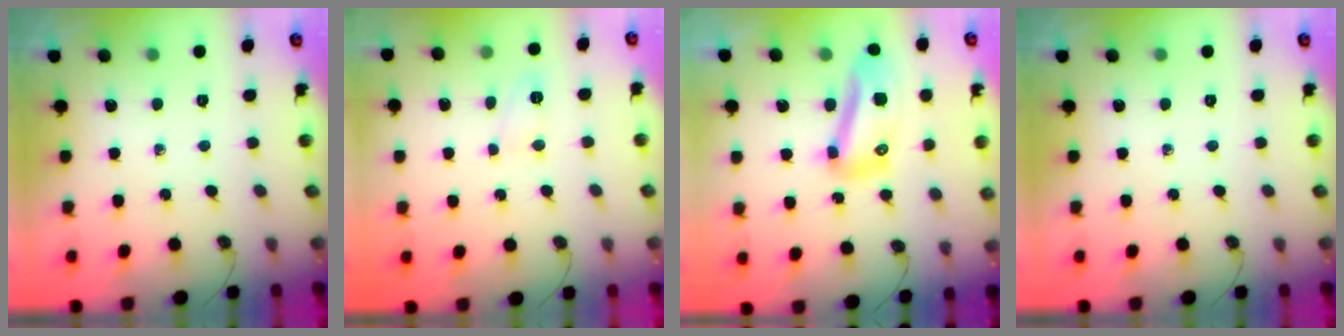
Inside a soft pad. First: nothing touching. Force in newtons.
{"total": 5.3, "press": 5.2, "slide": 0.7}
{"total": 12.0, "press": 11.9, "slide": 1.5}
{"total": 0.0}